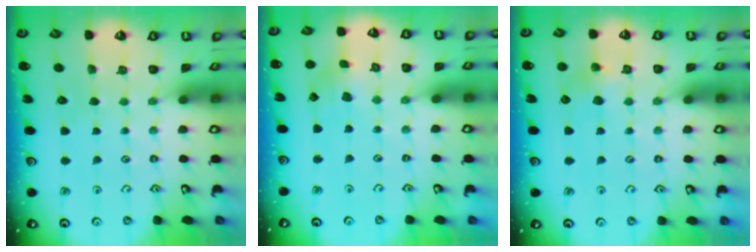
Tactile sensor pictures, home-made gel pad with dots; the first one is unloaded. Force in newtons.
{"total": 3.0, "press": 3.0, "slide": 0.1}
{"total": 5.2, "press": 5.2, "slide": 0.5}